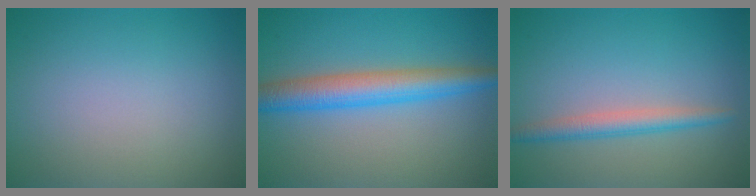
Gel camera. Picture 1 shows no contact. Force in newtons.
{"total": 5.2, "press": 5.2, "slide": 0.2}
{"total": 2.4, "press": 2.4, "slide": 0.1}